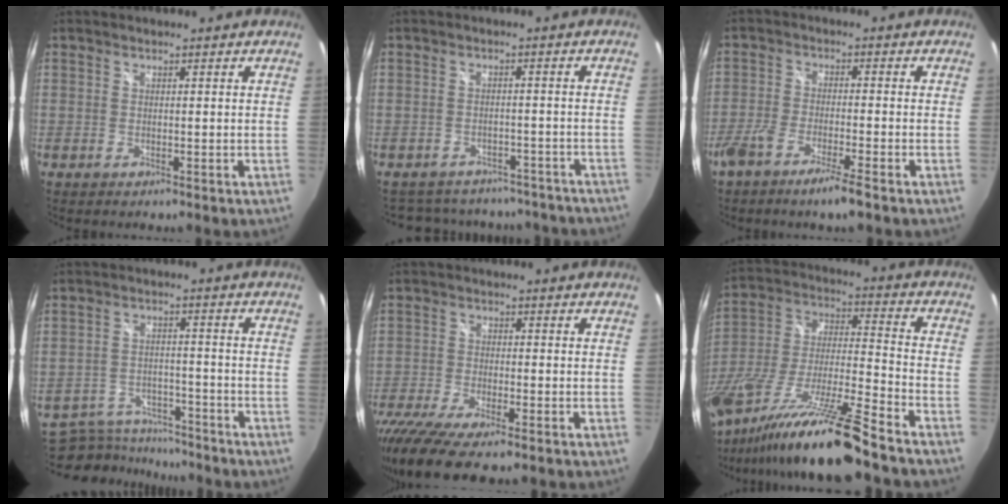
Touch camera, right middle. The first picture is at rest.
{"total": 17.7, "force": [-15.0, 7.5, 5.8], "torque": [-0.119, 0.021, -0.179]}
{"total": 6.7, "force": [-4.9, 0.1, 4.6], "torque": [-0.104, -0.007, -0.093]}
{"total": 12.4, "force": [-11.0, 4.5, 3.4], "torque": [-0.092, 0.001, -0.163]}
{"total": 14.9, "force": [-11.2, 3.2, 9.3], "torque": [-0.206, -0.065, -0.195]}
{"total": 23.6, "force": [-17.7, 0.0, 15.6], "torque": [-0.277, -0.051, -0.314]}